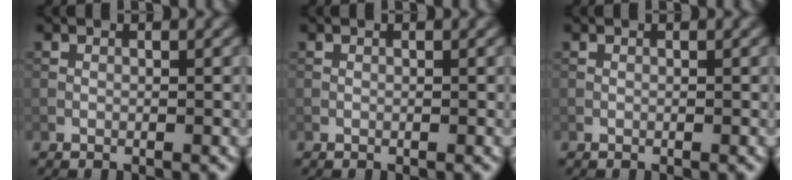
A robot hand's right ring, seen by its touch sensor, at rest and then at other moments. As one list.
[{"total": 0.0}, {"total": 0.0}]